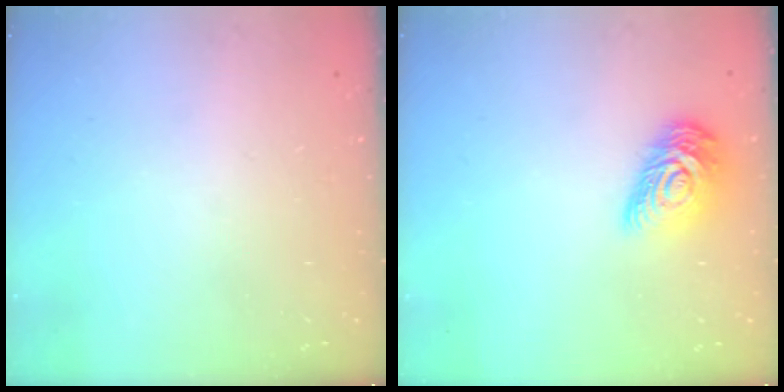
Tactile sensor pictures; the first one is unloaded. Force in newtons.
{"total": 12.1, "press": 12.1, "slide": 0.6}